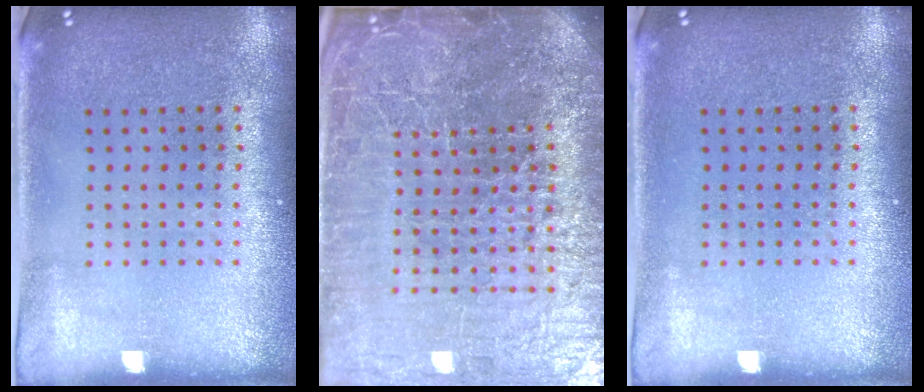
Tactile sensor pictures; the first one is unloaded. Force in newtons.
{"total": 7.7, "press": 6.7, "slide": 3.9}
{"total": 0.0}